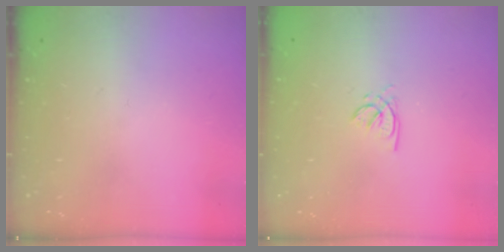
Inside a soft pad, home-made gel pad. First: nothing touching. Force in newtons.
{"total": 1.4, "press": 1.4, "slide": 0.2}